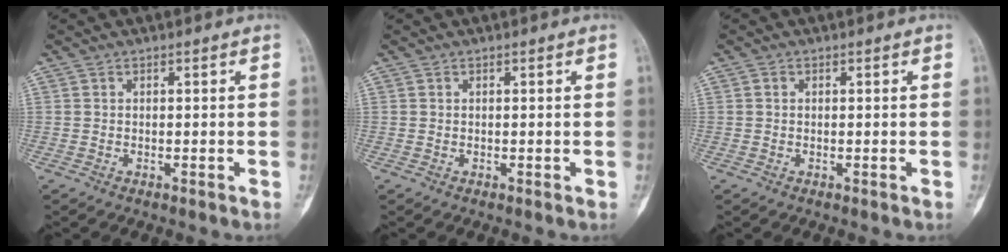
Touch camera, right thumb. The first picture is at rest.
{"total": 0.0}
{"total": 0.6, "force": [0.1, 0.5, 0.3], "torque": [-0.003, 0.001, 0.001]}